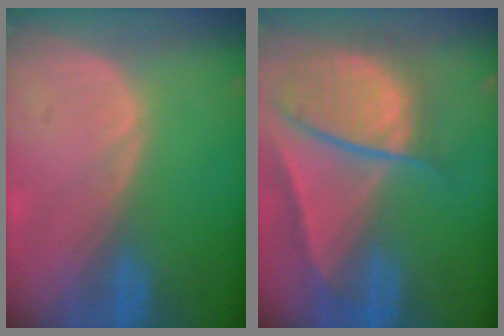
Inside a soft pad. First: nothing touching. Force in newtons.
{"total": 10.0, "press": 8.4, "slide": 5.5}